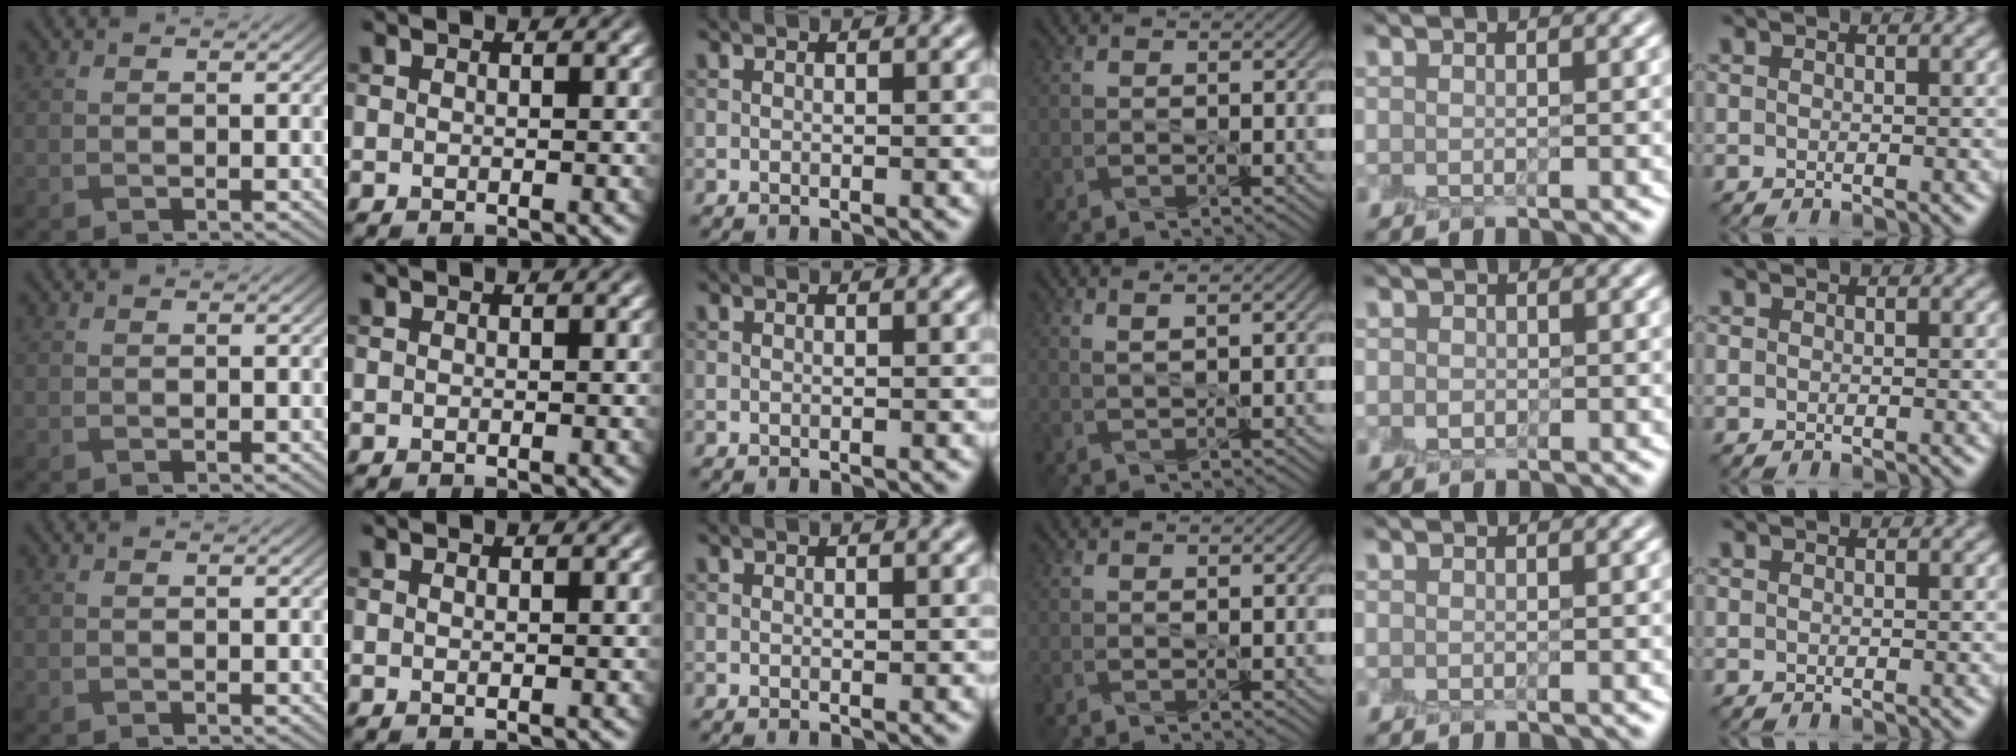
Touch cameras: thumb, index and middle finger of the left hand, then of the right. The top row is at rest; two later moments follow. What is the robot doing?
{"motion": "peel", "object": "small bumper sticker"}